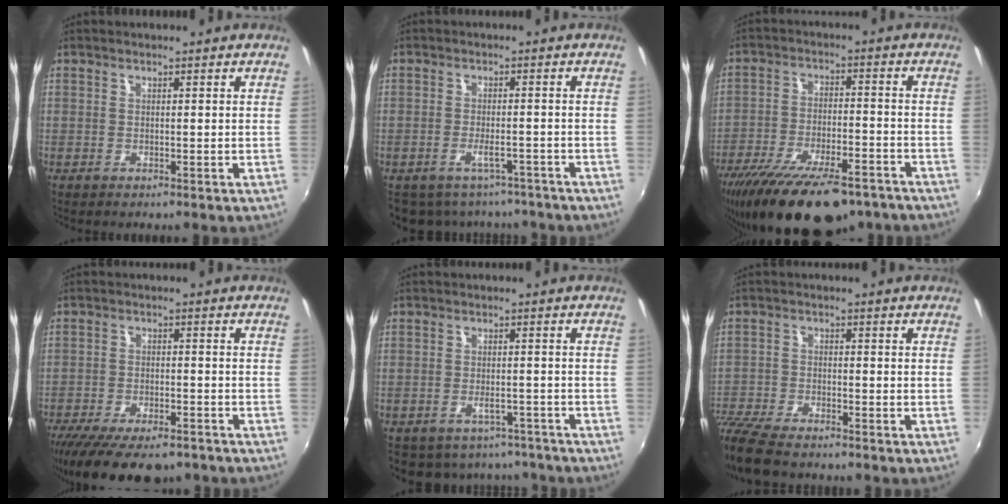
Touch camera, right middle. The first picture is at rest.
{"total": 8.5, "force": [-7.3, 3.7, 2.3], "torque": [-0.051, 0.000, -0.094]}
{"total": 21.1, "force": [-16.0, 7.1, 11.8], "torque": [-0.224, -0.039, -0.240]}
{"total": 15.2, "force": [-11.8, 5.1, 8.0], "torque": [-0.172, -0.040, -0.183]}
{"total": 8.7, "force": [-7.1, 4.6, 1.9], "torque": [-0.047, 0.006, -0.083]}
{"total": 11.3, "force": [-9.8, 2.8, 5.0], "torque": [-0.137, -0.030, -0.187]}